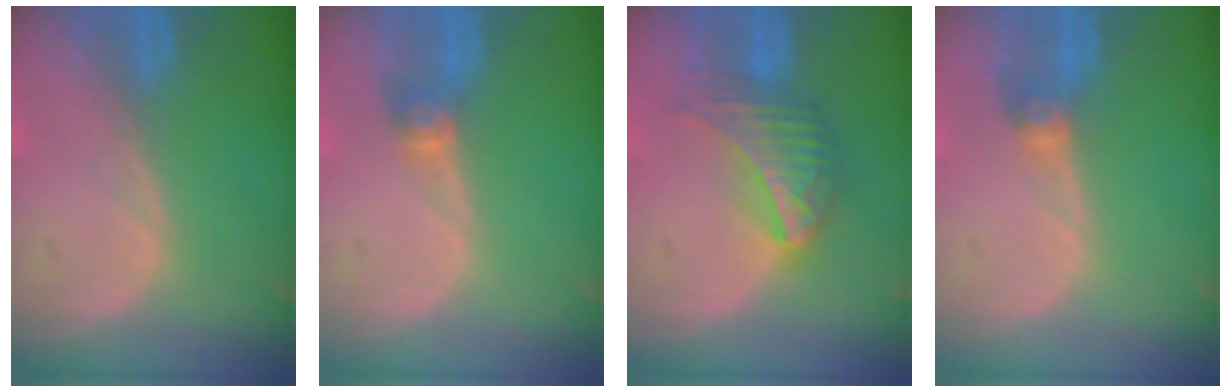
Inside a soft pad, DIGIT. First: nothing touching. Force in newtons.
{"total": 2.6, "press": 2.5, "slide": 0.6}
{"total": 7.4, "press": 6.5, "slide": 3.6}
{"total": 2.7, "press": 2.7, "slide": 0.3}